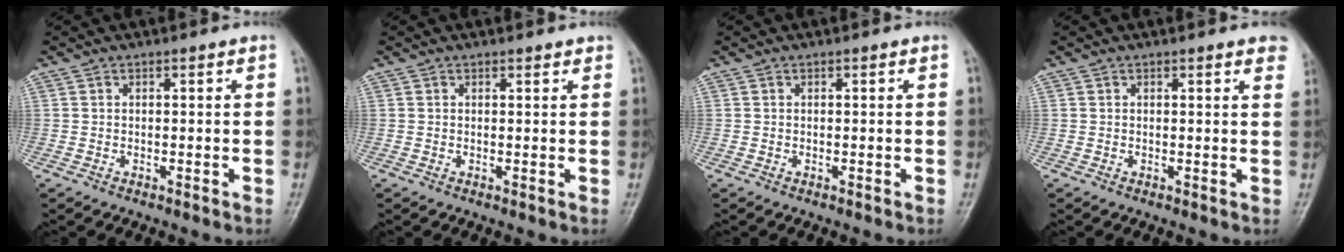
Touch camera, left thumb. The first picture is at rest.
{"total": 0.9, "force": [0.8, 0.4, 0.3], "torque": [-0.002, -0.004, 0.008]}
{"total": 0.0}
{"total": 4.1, "force": [3.1, 1.1, 2.4], "torque": [-0.014, -0.003, 0.024]}